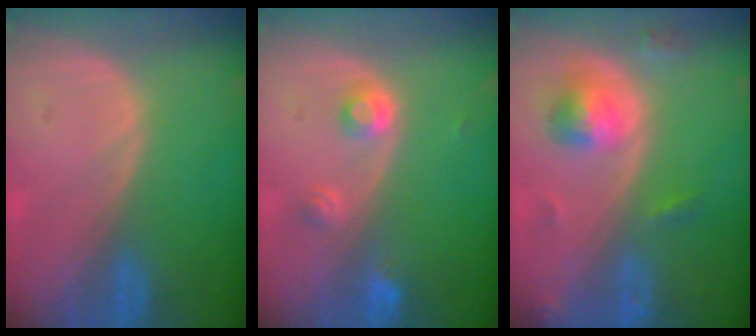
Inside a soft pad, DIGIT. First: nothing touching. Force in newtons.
{"total": 3.1, "press": 3.1, "slide": 0.2}
{"total": 5.1, "press": 5.0, "slide": 1.0}